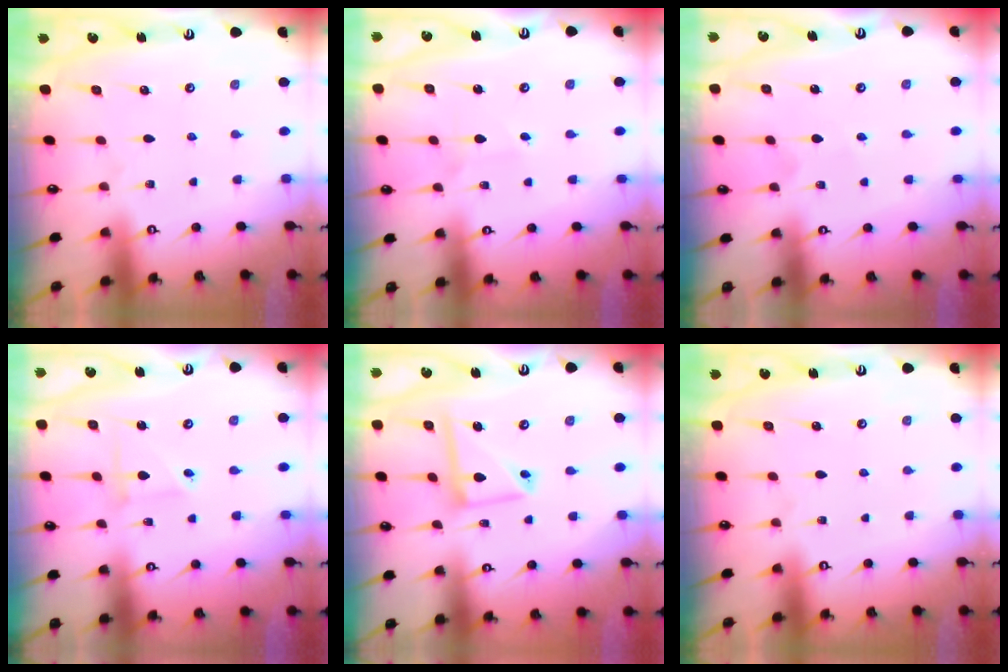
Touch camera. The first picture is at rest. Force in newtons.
{"total": 2.7, "press": 2.7, "slide": 0.3}
{"total": 2.7, "press": 2.7, "slide": 0.3}
{"total": 2.8, "press": 2.8, "slide": 0.3}
{"total": 10.5, "press": 10.5, "slide": 0.9}
{"total": 0.0}